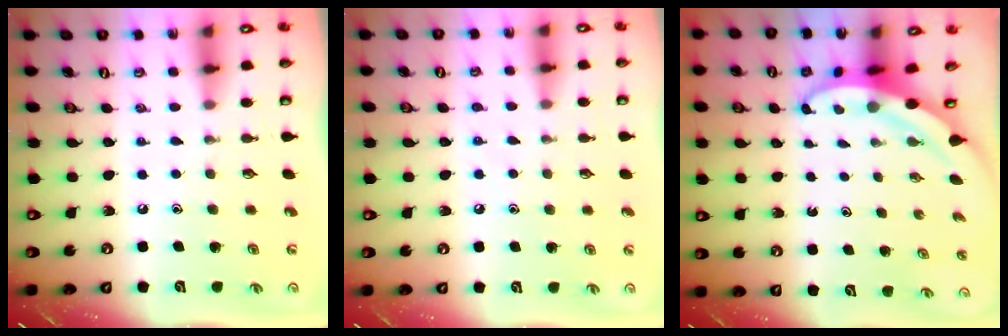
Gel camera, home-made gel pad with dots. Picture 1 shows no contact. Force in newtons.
{"total": 4.0, "press": 4.0, "slide": 0.5}
{"total": 3.9, "press": 3.8, "slide": 0.5}